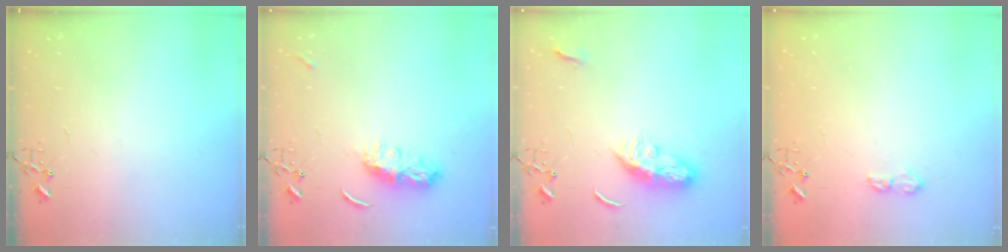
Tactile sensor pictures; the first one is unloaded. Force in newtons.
{"total": 7.4, "press": 7.4, "slide": 0.5}
{"total": 8.7, "press": 8.7, "slide": 0.4}
{"total": 7.0, "press": 7.0, "slide": 0.8}